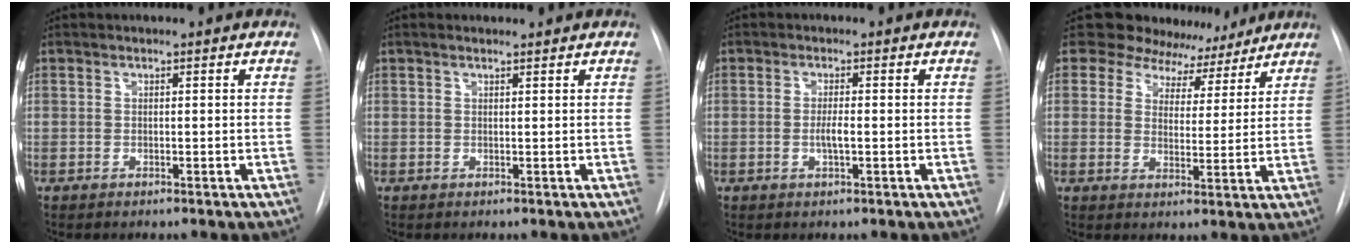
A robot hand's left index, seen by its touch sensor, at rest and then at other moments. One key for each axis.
{"total": 1.3, "fx": 1.2, "fy": 0.2, "fz": 0.4, "tx": -0.012, "ty": 0.013, "tz": 0.022}
{"total": 1.9, "fx": -0.4, "fy": 0.3, "fz": 1.9, "tx": -0.038, "ty": -0.002, "tz": -0.007}
{"total": 10.3, "fx": 8.8, "fy": 5.3, "fz": 0.9, "tx": 0.006, "ty": 0.000, "tz": 0.108}